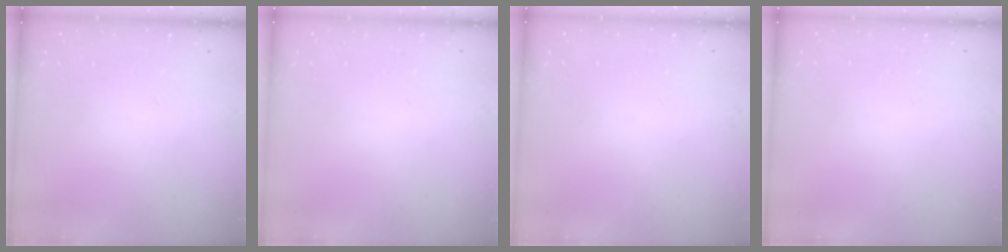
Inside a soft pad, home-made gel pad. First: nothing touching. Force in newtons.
{"total": 0.0}
{"total": 0.0}
{"total": 0.0}